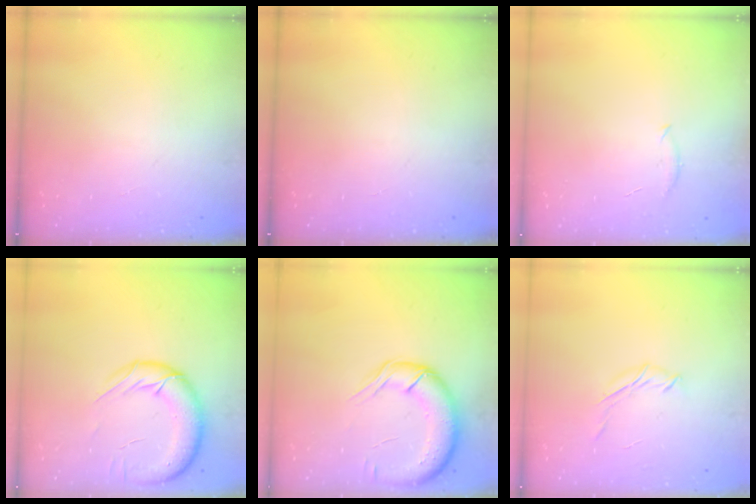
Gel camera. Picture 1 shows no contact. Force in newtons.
{"total": 0.0}
{"total": 5.5, "press": 5.2, "slide": 1.5}
{"total": 17.6, "press": 17.3, "slide": 3.5}
{"total": 14.4, "press": 14.0, "slide": 3.5}
{"total": 4.7, "press": 4.6, "slide": 0.9}